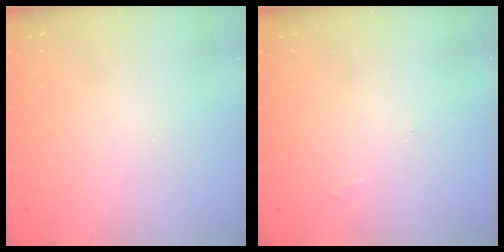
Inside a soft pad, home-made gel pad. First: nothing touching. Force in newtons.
{"total": 3.7, "press": 3.7, "slide": 0.4}